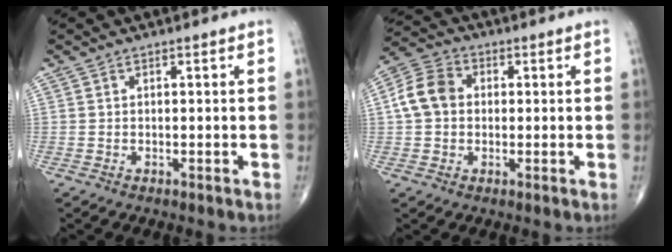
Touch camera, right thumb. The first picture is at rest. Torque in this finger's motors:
{"motor_torque": [-0.06, 0.14, 0.14, 0.03, 0.13]}